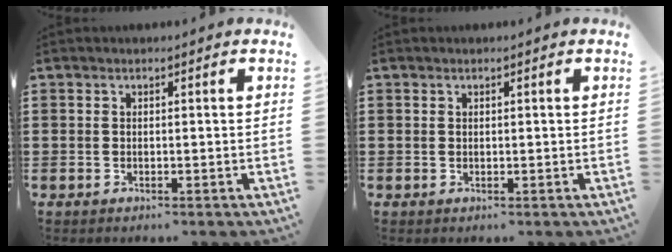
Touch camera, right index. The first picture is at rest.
{"total": 0.0}